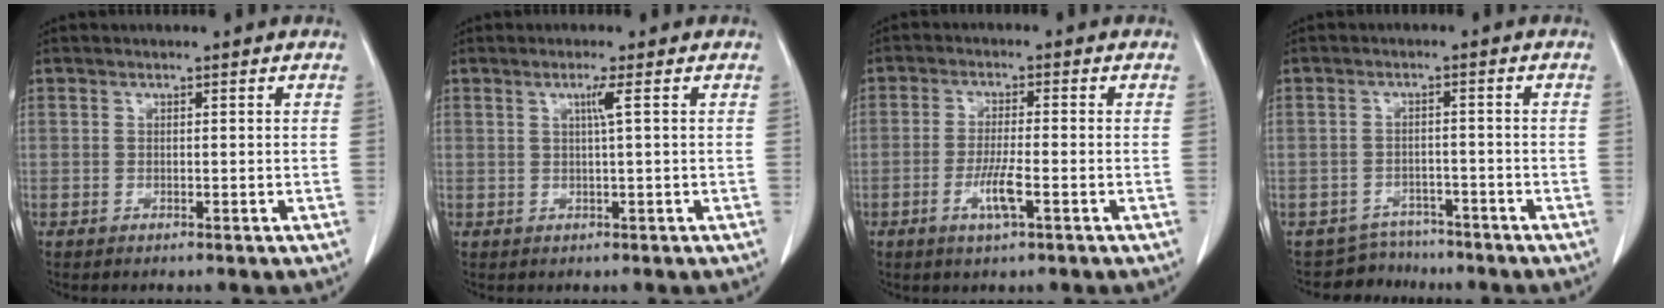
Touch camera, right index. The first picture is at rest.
{"total": 1.9, "force": [0.5, -0.6, 1.7], "torque": [-0.035, -0.002, 0.011]}
{"total": 4.7, "force": [-1.8, 0.3, 4.3], "torque": [-0.084, -0.006, -0.032]}
{"total": 4.5, "force": [-4.0, 1.6, -1.2], "torque": [0.018, 0.016, -0.062]}